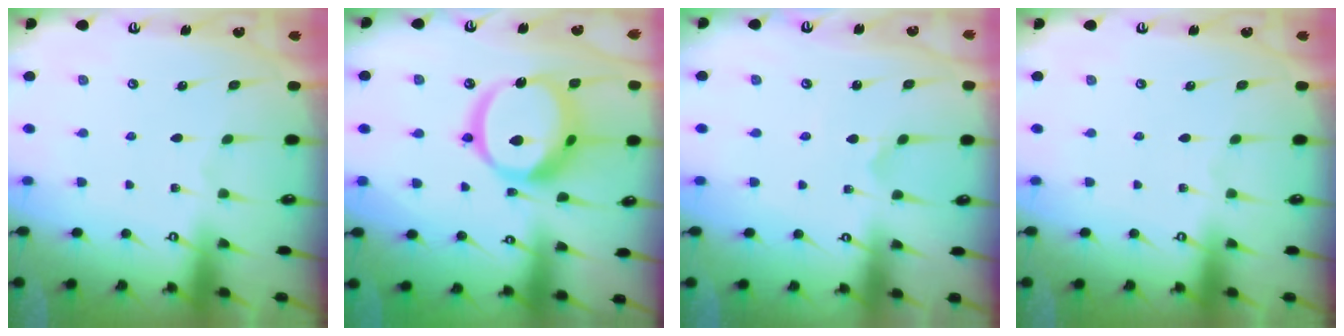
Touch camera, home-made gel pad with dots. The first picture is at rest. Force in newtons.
{"total": 19.3, "press": 19.2, "slide": 1.9}
{"total": 0.9, "press": 0.9, "slide": 0.0}
{"total": 0.0}